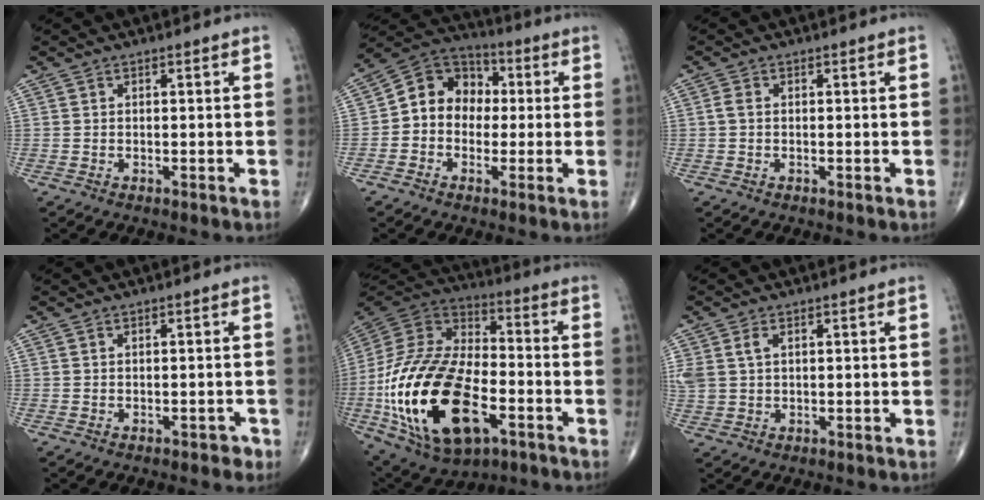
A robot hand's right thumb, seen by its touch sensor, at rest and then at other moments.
{"total": 11.0, "force": [0.2, 9.2, 6.0], "torque": [-0.066, 0.038, -0.013]}
{"total": 1.2, "force": [0.0, 0.8, 1.0], "torque": [-0.020, 0.001, -0.003]}
{"total": 1.4, "force": [-0.9, 0.9, 0.6], "torque": [-0.002, 0.007, -0.010]}
{"total": 30.3, "force": [-9.1, 16.4, 23.8], "torque": [-0.493, 0.018, -0.149]}
{"total": 4.8, "force": [1.5, 3.2, 3.3], "torque": [-0.085, 0.009, 0.039]}